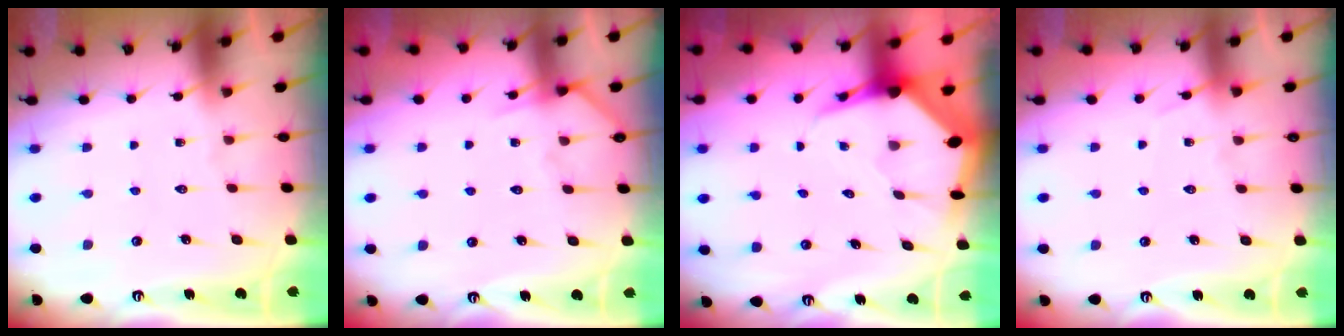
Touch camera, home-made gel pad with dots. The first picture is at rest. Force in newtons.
{"total": 6.9, "press": 6.8, "slide": 0.8}
{"total": 6.3, "press": 6.2, "slide": 0.6}
{"total": 6.4, "press": 6.4, "slide": 0.8}